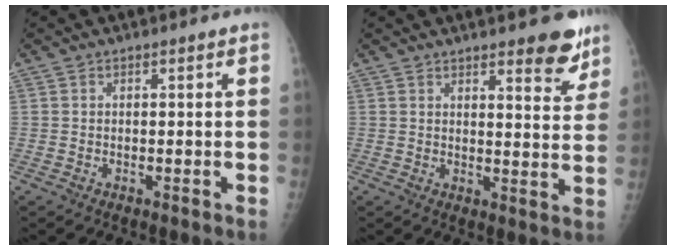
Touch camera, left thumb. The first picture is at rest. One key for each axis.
{"total": 8.0, "fx": 5.7, "fy": 2.3, "fz": 5.1, "tx": -0.035, "ty": -0.035, "tz": 0.072}